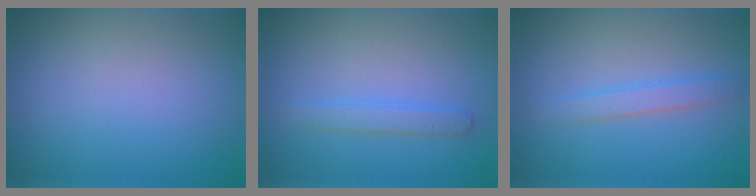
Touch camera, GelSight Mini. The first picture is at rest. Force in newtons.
{"total": 1.6, "press": 1.6, "slide": 0.1}
{"total": 1.7, "press": 1.7, "slide": 0.1}